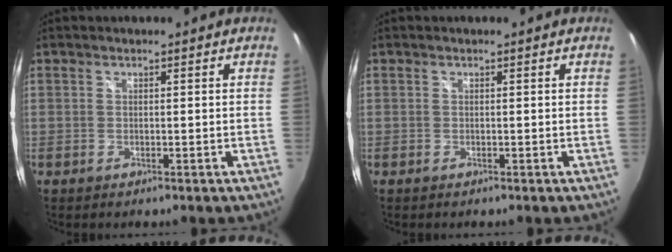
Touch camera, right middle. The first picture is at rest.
{"total": 0.0}